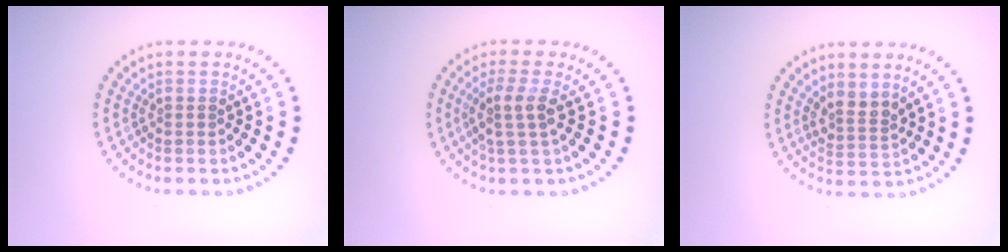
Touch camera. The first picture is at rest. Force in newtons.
{"total": 2.7, "press": 2.1, "slide": 1.6}
{"total": 2.2, "press": 1.6, "slide": 1.4}